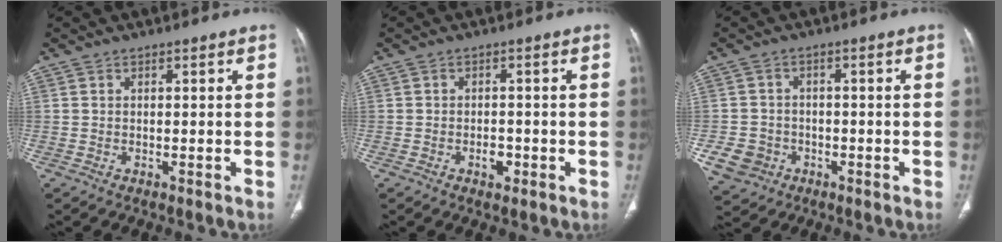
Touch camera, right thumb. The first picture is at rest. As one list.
[{"total": 2.3, "force": [-1.0, 1.5, 1.5], "torque": [-0.015, 0.005, -0.012]}, {"total": 6.2, "force": [-2.3, 5.5, 1.7], "torque": [-0.028, 0.015, -0.032]}]